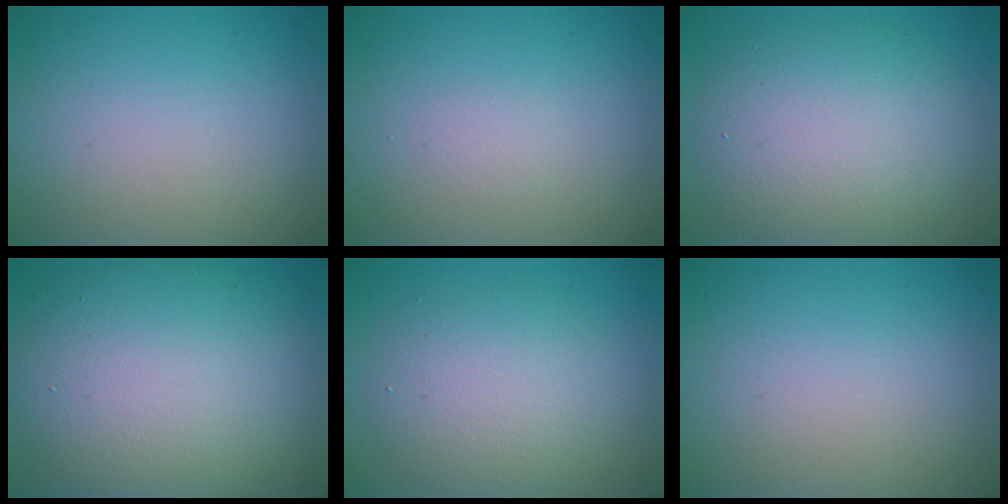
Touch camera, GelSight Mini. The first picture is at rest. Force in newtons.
{"total": 0.6, "press": 0.6, "slide": 0.0}
{"total": 7.5, "press": 7.5, "slide": 0.6}
{"total": 12.2, "press": 12.2, "slide": 0.3}
{"total": 5.2, "press": 5.2, "slide": 0.1}
{"total": 0.0}